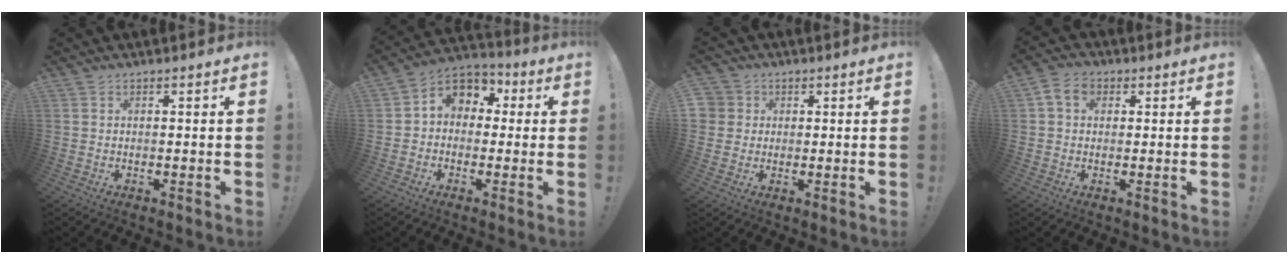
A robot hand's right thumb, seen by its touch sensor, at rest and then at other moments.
{"total": 7.2, "force": [0.5, 6.3, 3.5], "torque": [-0.057, 0.008, 0.017]}
{"total": 4.3, "force": [0.9, 4.1, 0.6], "torque": [-0.006, 0.001, 0.016]}
{"total": 5.8, "force": [1.8, 4.4, 3.4], "torque": [-0.057, 0.006, 0.036]}